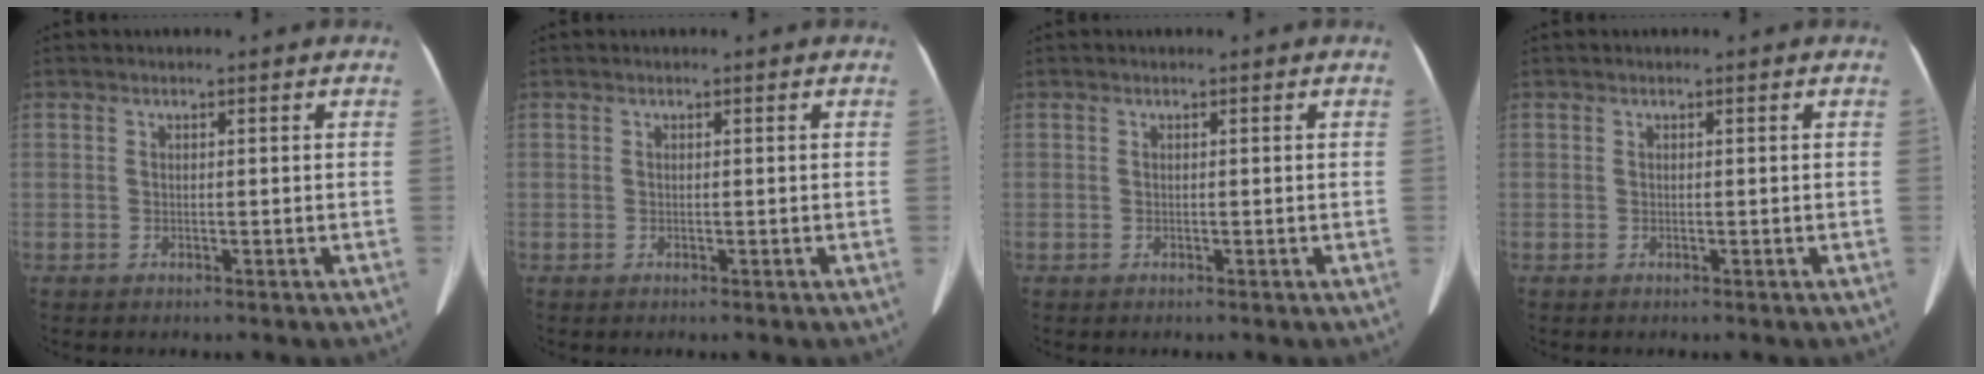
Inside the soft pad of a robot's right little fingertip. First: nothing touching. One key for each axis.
{"total": 0.0}
{"total": 0.0}
{"total": 0.0}